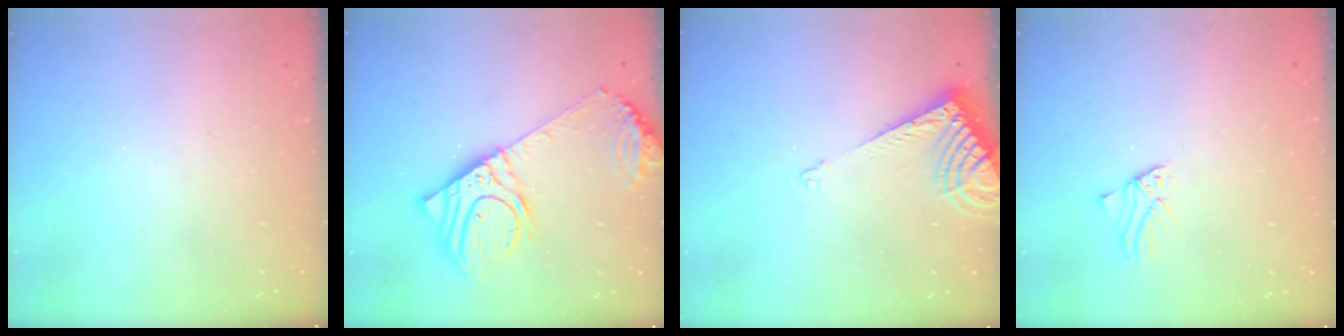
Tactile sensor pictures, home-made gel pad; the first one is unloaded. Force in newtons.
{"total": 17.3, "press": 17.0, "slide": 3.6}
{"total": 8.4, "press": 8.4, "slide": 1.0}
{"total": 1.2, "press": 1.2, "slide": 0.2}